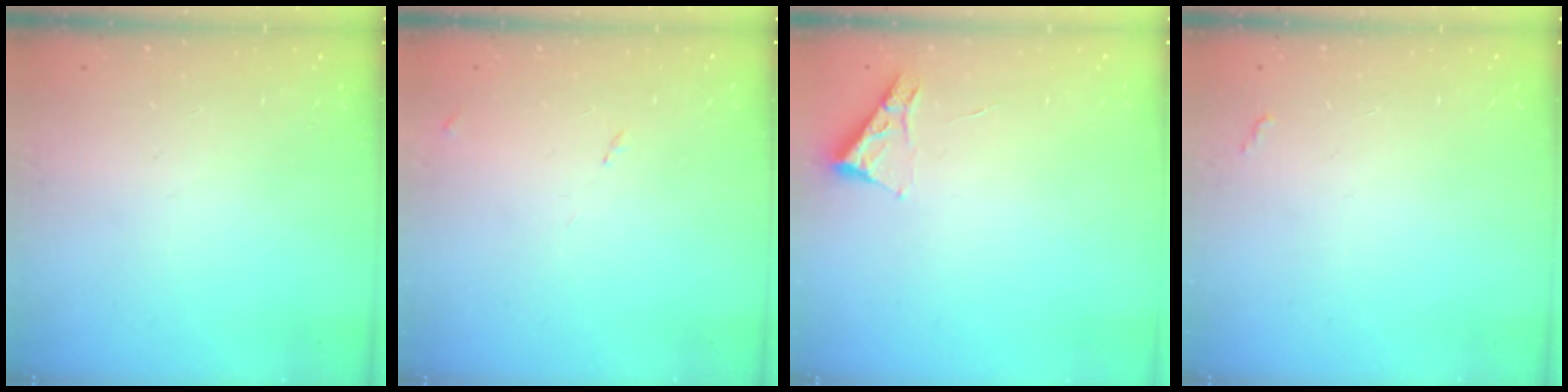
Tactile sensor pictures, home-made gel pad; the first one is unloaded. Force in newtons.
{"total": 7.6, "press": 7.5, "slide": 0.7}
{"total": 3.4, "press": 3.3, "slide": 0.5}
{"total": 2.8, "press": 2.8, "slide": 0.4}